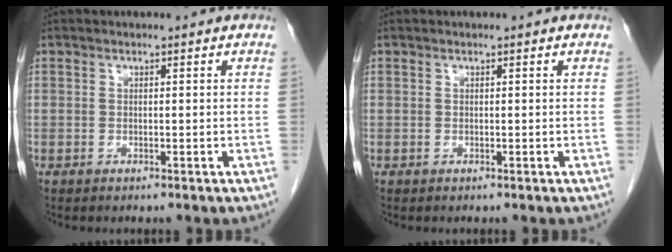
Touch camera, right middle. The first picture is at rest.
{"total": 0.0}